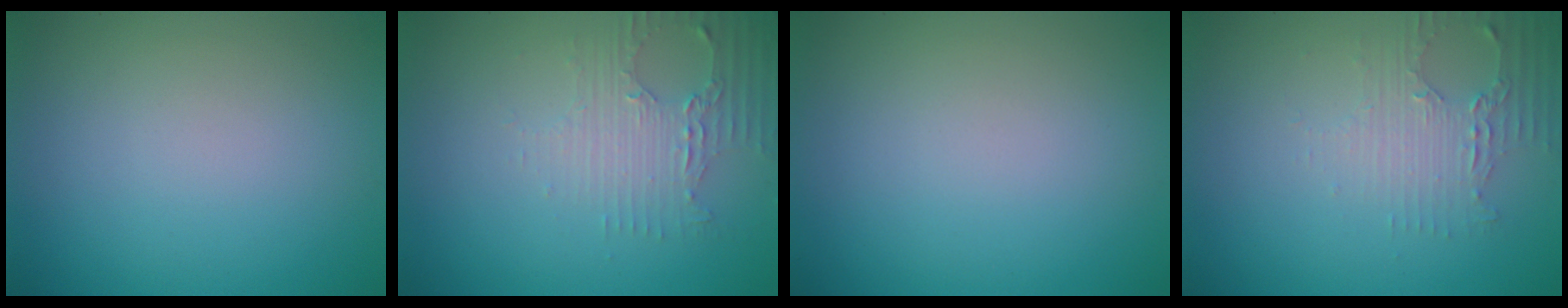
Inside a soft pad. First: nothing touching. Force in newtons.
{"total": 2.9, "press": 2.5, "slide": 1.5}
{"total": 0.0}
{"total": 2.4, "press": 2.3, "slide": 0.9}